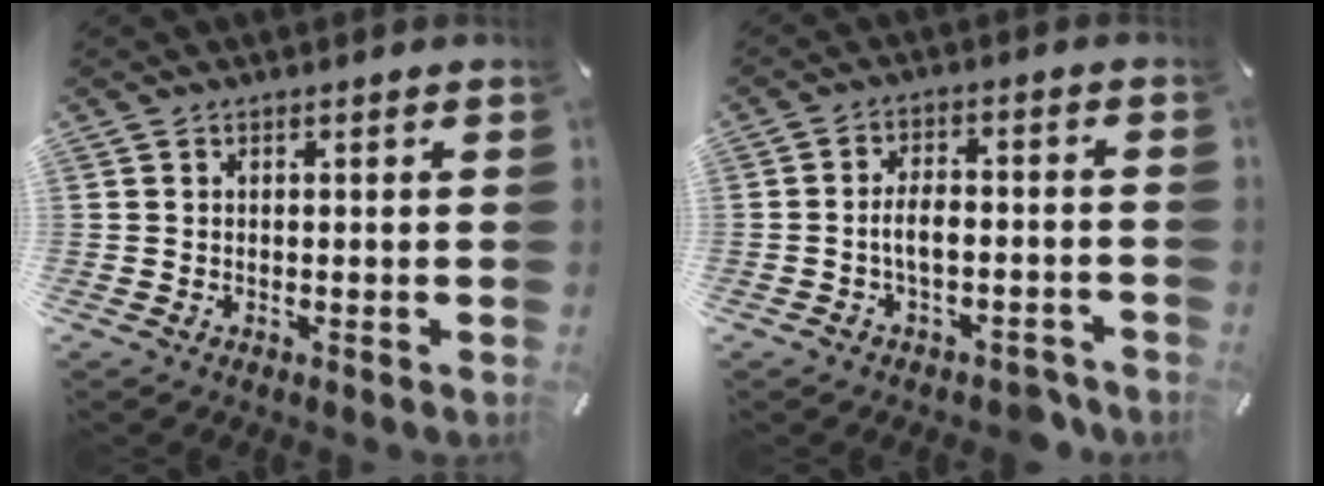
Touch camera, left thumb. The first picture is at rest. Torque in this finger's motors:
{"motor_torque": [0.03, 0.11, 0.32, 0.22, 0.09]}